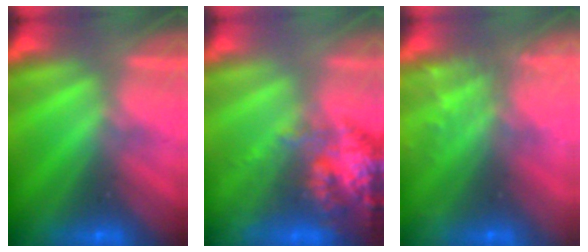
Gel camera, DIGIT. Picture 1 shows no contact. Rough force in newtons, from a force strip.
{"total": 5.8}
{"total": 6.6}